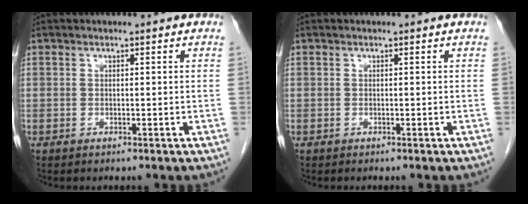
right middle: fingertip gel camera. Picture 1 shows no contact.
{"total": 0.0}